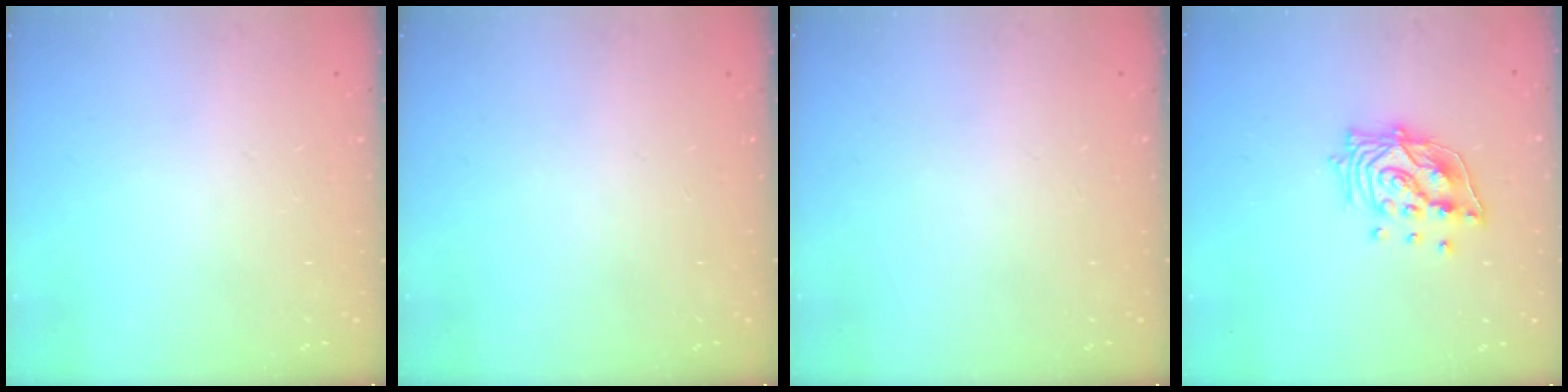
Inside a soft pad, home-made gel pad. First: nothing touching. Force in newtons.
{"total": 0.0}
{"total": 0.0}
{"total": 13.2, "press": 13.2, "slide": 1.3}